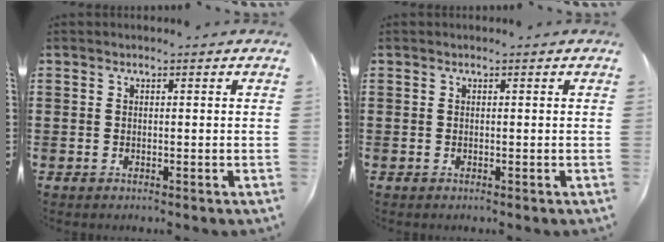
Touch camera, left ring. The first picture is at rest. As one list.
[{"total": 0.0}]